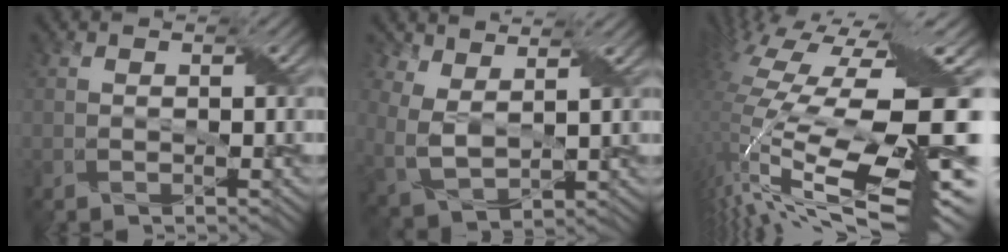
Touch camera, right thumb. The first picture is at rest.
{"total": 7.2, "force": [4.6, 3.6, 4.1], "torque": [-0.115, -0.002, 0.092]}
{"total": 15.0, "force": [-1.0, 4.8, 14.2], "torque": [-0.303, -0.005, -0.010]}